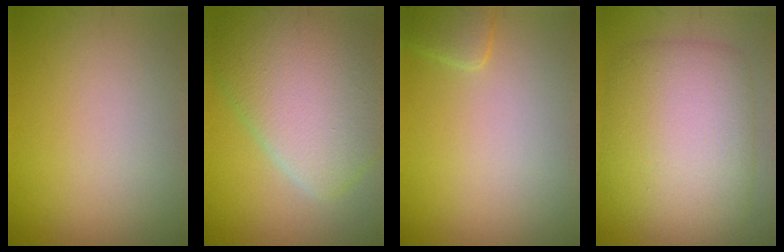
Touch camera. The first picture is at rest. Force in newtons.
{"total": 10.3, "press": 10.3, "slide": 0.5}
{"total": 1.7, "press": 1.7, "slide": 0.2}
{"total": 9.3, "press": 9.3, "slide": 0.2}